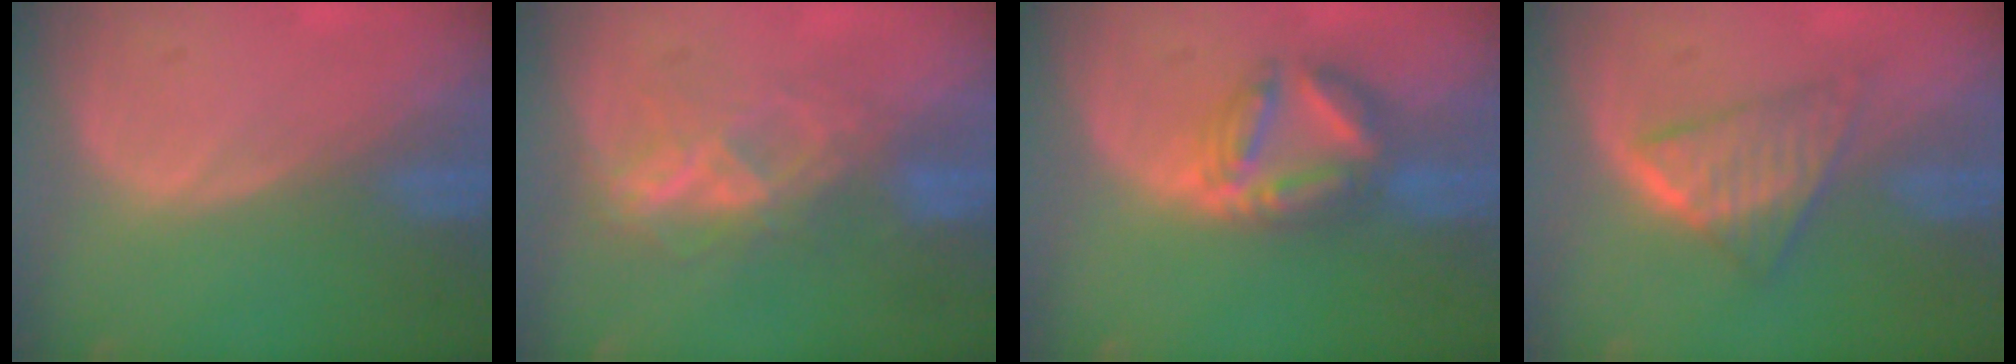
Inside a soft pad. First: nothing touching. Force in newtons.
{"total": 6.1, "press": 5.8, "slide": 2.0}
{"total": 6.5, "press": 6.5, "slide": 0.4}
{"total": 5.8, "press": 5.5, "slide": 1.7}